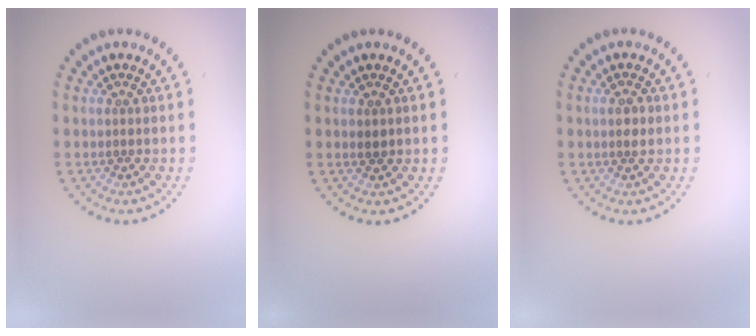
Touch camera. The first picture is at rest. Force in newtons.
{"total": 0.8, "press": 0.8, "slide": 0.1}
{"total": 1.2, "press": 1.1, "slide": 0.4}